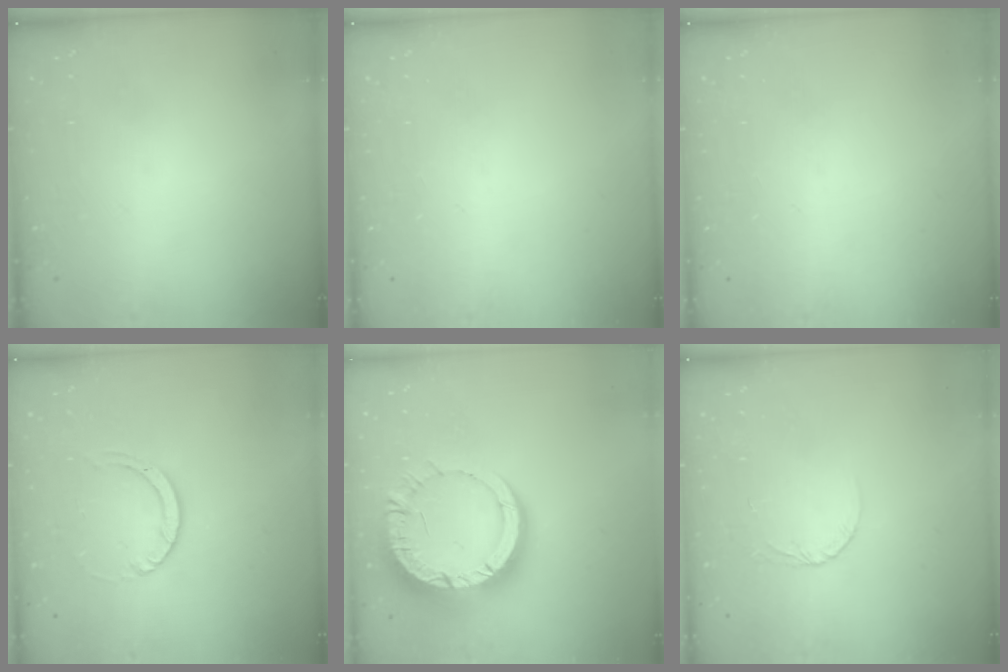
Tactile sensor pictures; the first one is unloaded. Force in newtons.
{"total": 0.0}
{"total": 0.0}
{"total": 3.0, "press": 3.0, "slide": 0.3}
{"total": 16.8, "press": 16.7, "slide": 1.7}
{"total": 3.5, "press": 3.5, "slide": 0.3}